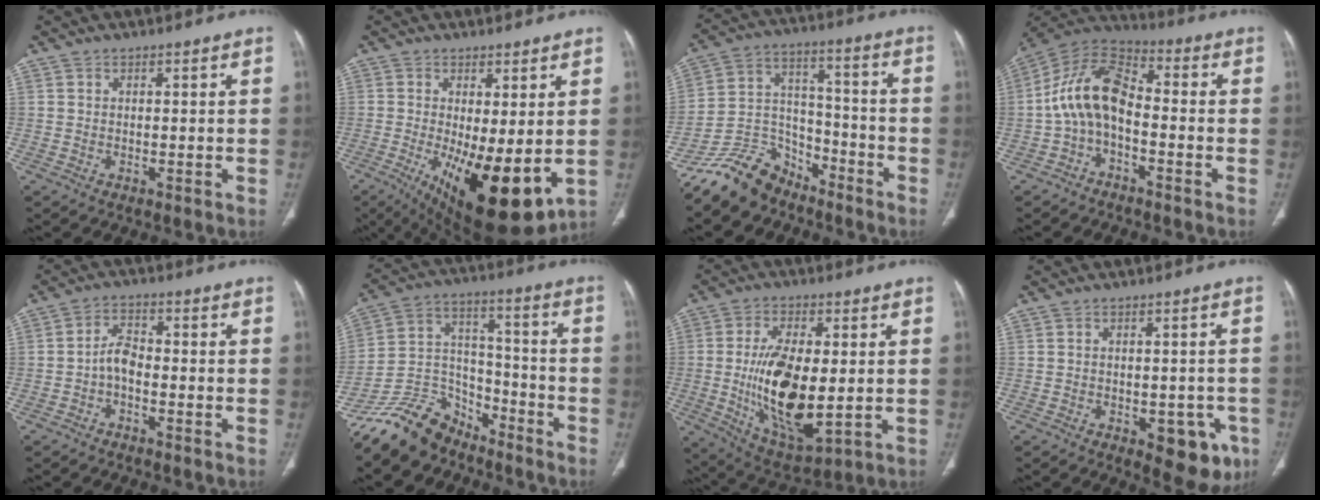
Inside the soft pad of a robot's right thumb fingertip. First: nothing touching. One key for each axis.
{"total": 15.6, "fx": -2.8, "fy": 5.5, "fz": 14.3, "tx": -0.220, "ty": -0.032, "tz": -0.021}
{"total": 12.3, "fx": -10.2, "fy": 6.6, "fz": 2.3, "tx": -0.022, "ty": 0.096, "tz": -0.192}
{"total": 12.0, "fx": -2.1, "fy": 7.0, "fz": 9.6, "tx": -0.177, "ty": 0.054, "tz": -0.052}
{"total": 4.0, "fx": -1.5, "fy": 2.2, "fz": 3.1, "tx": -0.051, "ty": 0.025, "tz": -0.035}
{"total": 13.9, "fx": -11.6, "fy": 7.1, "fz": 2.9, "tx": -0.033, "ty": 0.099, "tz": -0.217}
{"total": 17.8, "fx": -1.0, "fy": 8.1, "fz": 15.8, "tx": -0.280, "ty": -0.019, "tz": -0.003}
{"total": 9.6, "fx": -4.2, "fy": 4.9, "fz": 7.1, "tx": -0.049, "ty": 0.010, "tz": -0.045}